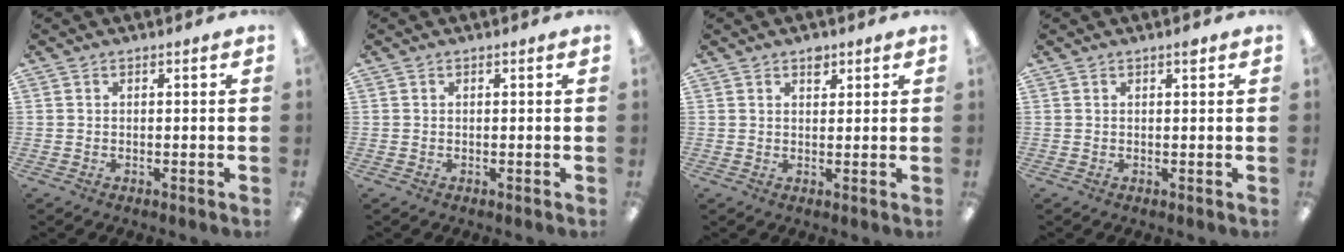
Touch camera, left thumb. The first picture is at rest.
{"total": 0.0}
{"total": 2.7, "force": [1.8, 1.6, 1.2], "torque": [-0.001, -0.008, 0.028]}
{"total": 1.0, "force": [0.7, 0.2, 0.7], "torque": [-0.007, -0.002, 0.010]}